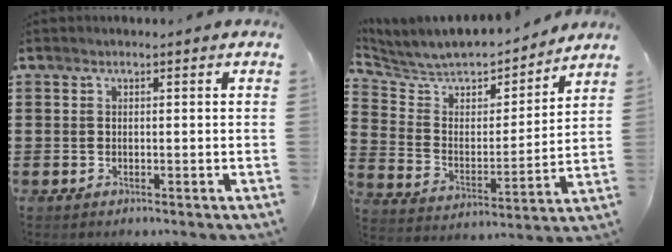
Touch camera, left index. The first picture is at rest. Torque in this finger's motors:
{"motor_torque": [1.70, -0.44, 0.17, -0.01]}